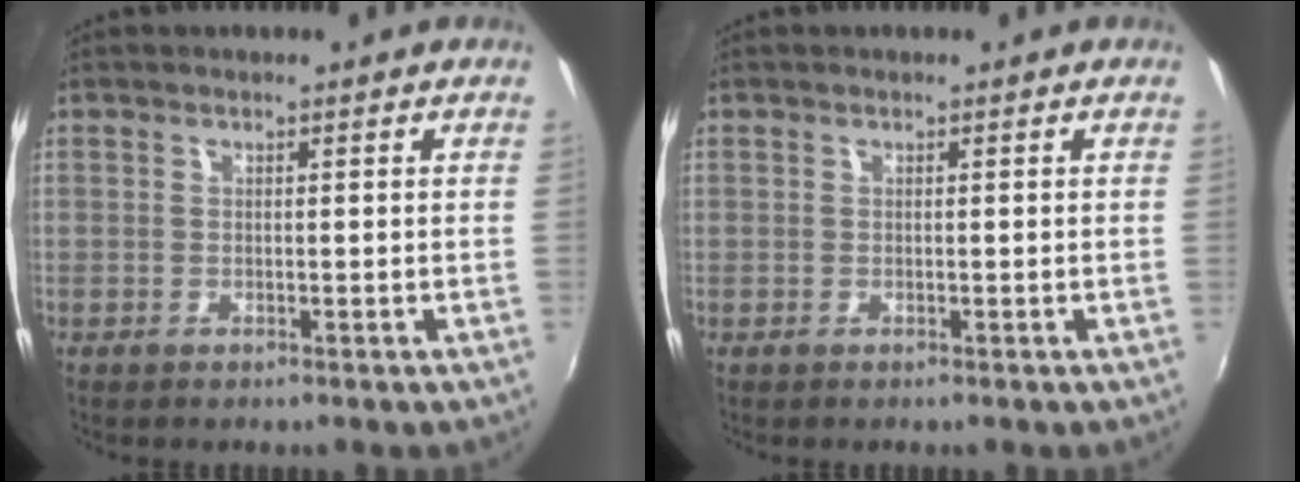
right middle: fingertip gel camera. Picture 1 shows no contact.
{"total": 0.0}